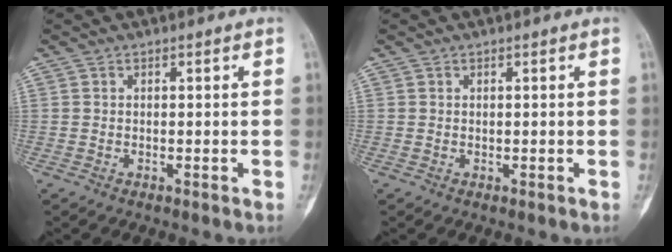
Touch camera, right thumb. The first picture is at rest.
{"total": 0.0}